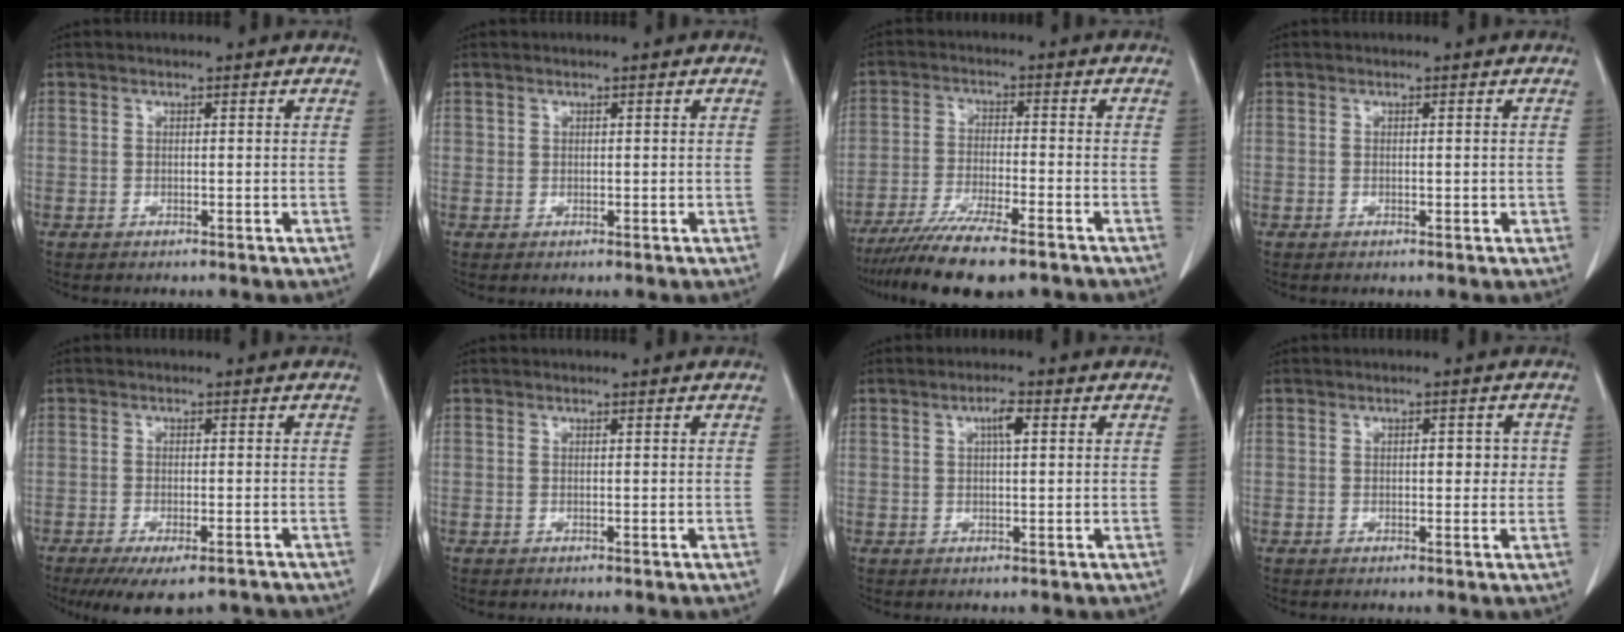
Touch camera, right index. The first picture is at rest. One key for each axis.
{"total": 0.6, "fx": 0.3, "fy": 0.5, "fz": 0.1, "tx": 0.005, "ty": 0.000, "tz": 0.001}
{"total": 12.3, "fx": -9.7, "fy": 1.6, "fz": 7.5, "tx": -0.128, "ty": -0.028, "tz": -0.157}
{"total": 0.9, "fx": -0.1, "fy": 0.6, "fz": 0.6, "tx": -0.008, "ty": 0.000, "tz": -0.001}
{"total": 9.1, "fx": -7.1, "fy": 2.7, "fz": 4.9, "tx": -0.070, "ty": -0.011, "tz": -0.104}
{"total": 0.0}
{"total": 2.6, "fx": 0.9, "fy": 0.5, "fz": 2.4, "tx": -0.048, "ty": 0.002, "tz": 0.014}
{"total": 3.0, "fx": 0.3, "fy": 1.6, "fz": 2.5, "tx": -0.031, "ty": 0.008, "tz": 0.003}